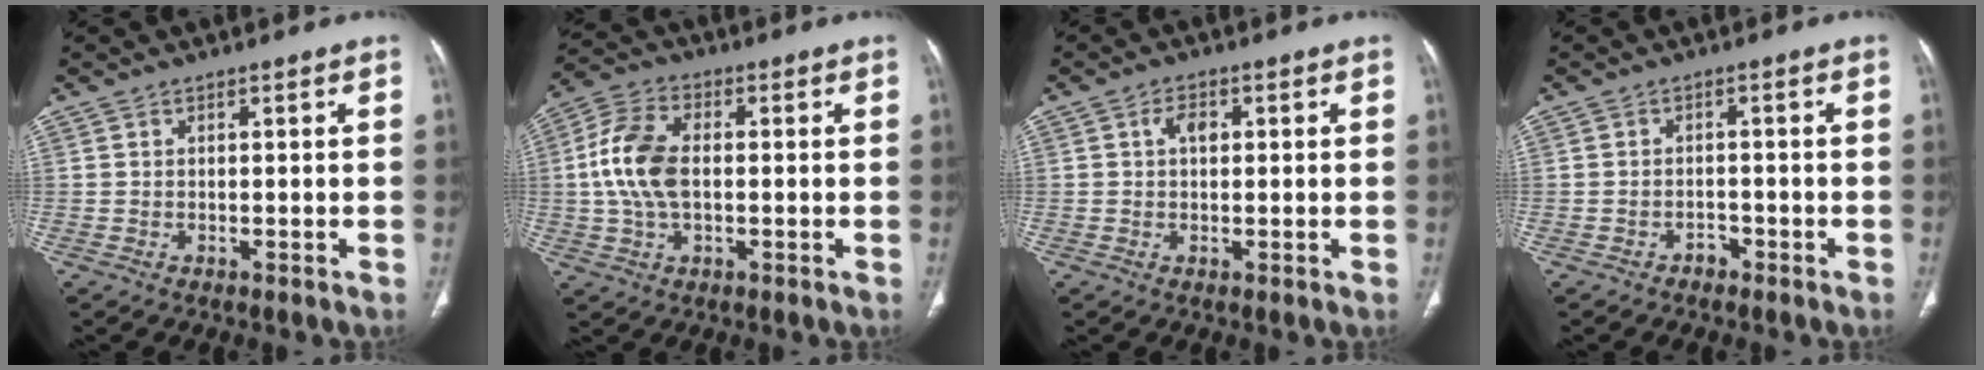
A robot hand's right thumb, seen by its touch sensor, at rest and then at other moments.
{"total": 11.0, "force": [0.1, 6.5, 8.9], "torque": [-0.184, 0.012, 0.000]}
{"total": 2.7, "force": [0.6, 1.7, 2.0], "torque": [-0.025, 0.004, 0.005]}
{"total": 1.6, "force": [-1.2, 1.0, 0.4], "torque": [-0.003, 0.009, -0.022]}